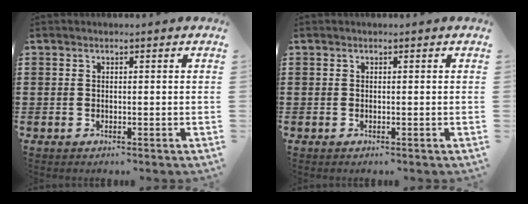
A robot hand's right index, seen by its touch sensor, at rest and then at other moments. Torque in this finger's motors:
{"motor_torque": [0.00, 0.00, 0.00, 0.00]}